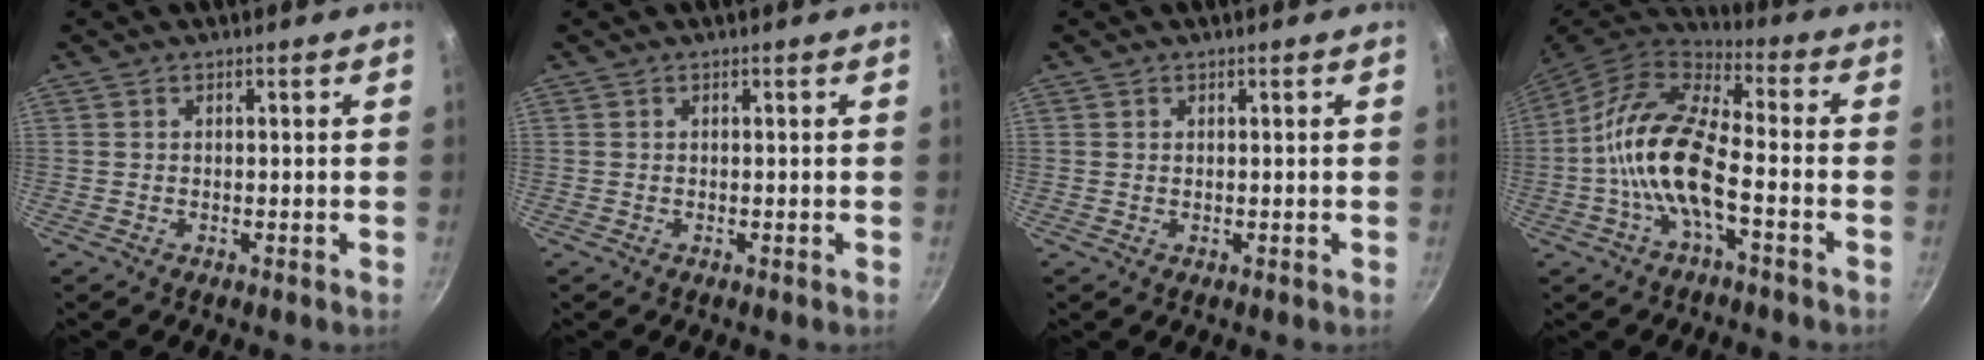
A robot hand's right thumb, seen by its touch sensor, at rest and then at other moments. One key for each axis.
{"total": 0.0}
{"total": 0.0}
{"total": 15.1, "fx": -3.6, "fy": 6.0, "fz": 13.4, "tx": -0.254, "ty": 0.041, "tz": -0.087}